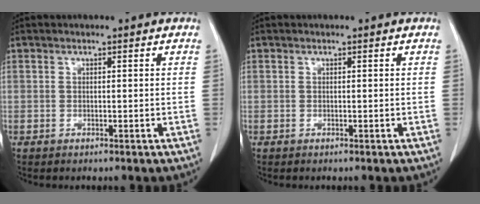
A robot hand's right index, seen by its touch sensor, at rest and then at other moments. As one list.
[{"total": 0.0}]